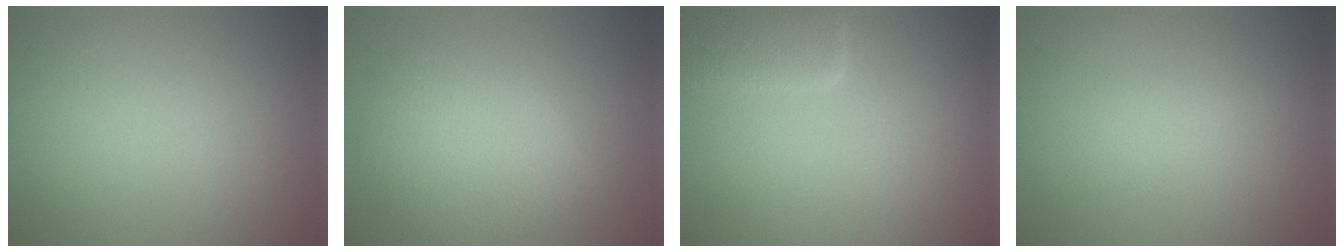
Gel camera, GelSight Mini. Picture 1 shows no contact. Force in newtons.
{"total": 5.3, "press": 5.3, "slide": 0.0}
{"total": 4.2, "press": 4.2, "slide": 0.1}
{"total": 1.0, "press": 1.0, "slide": 0.0}